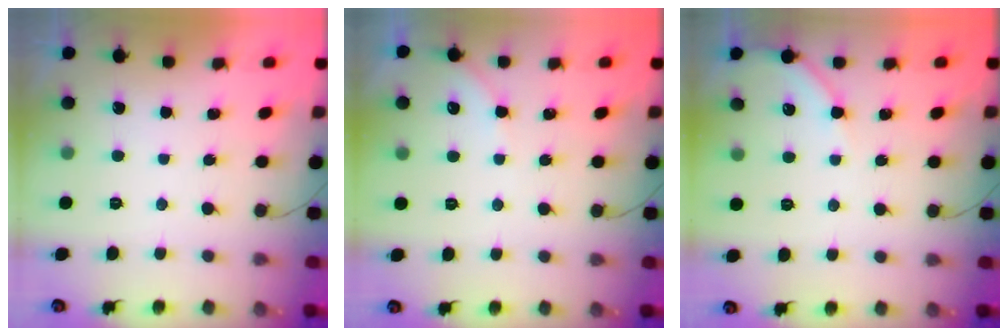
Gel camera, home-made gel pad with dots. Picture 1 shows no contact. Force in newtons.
{"total": 2.4, "press": 2.4, "slide": 0.4}
{"total": 4.8, "press": 4.8, "slide": 0.6}